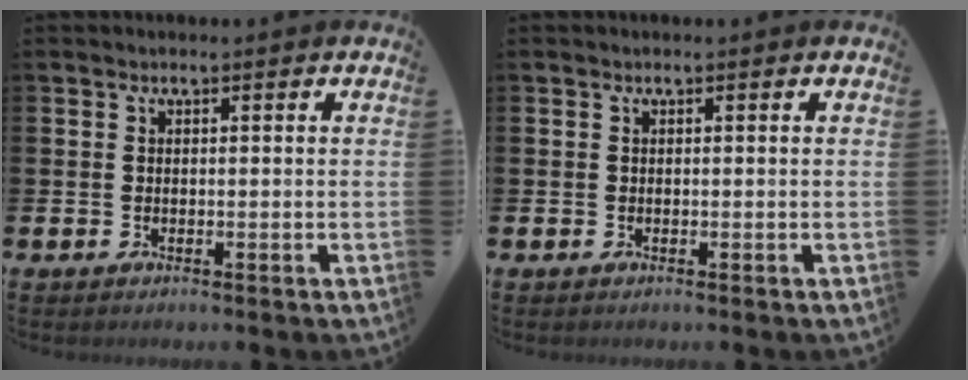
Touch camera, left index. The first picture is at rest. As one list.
[{"total": 0.0}]